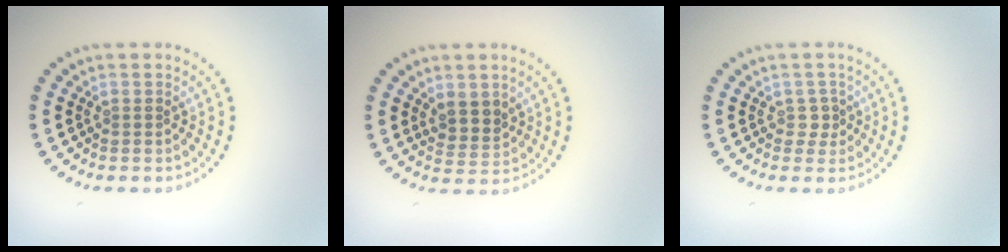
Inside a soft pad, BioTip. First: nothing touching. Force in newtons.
{"total": 2.3, "press": 2.0, "slide": 1.2}
{"total": 1.2, "press": 1.0, "slide": 0.6}